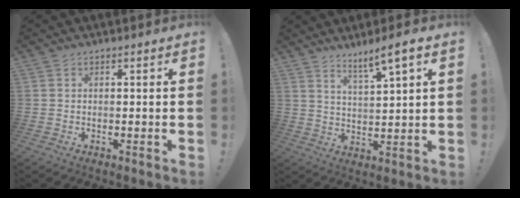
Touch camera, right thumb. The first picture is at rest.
{"total": 6.8, "force": [5.1, 0.1, 4.4], "torque": [-0.067, -0.034, 0.083]}